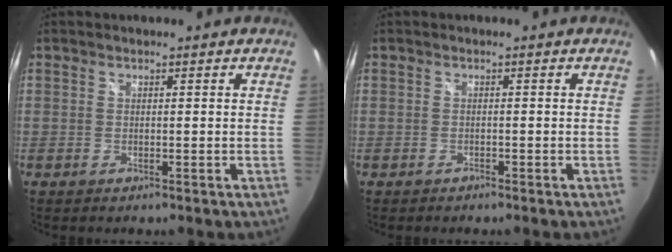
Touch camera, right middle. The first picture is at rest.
{"total": 0.6, "force": [-0.5, 0.2, 0.0], "torque": [0.000, 0.000, -0.011]}